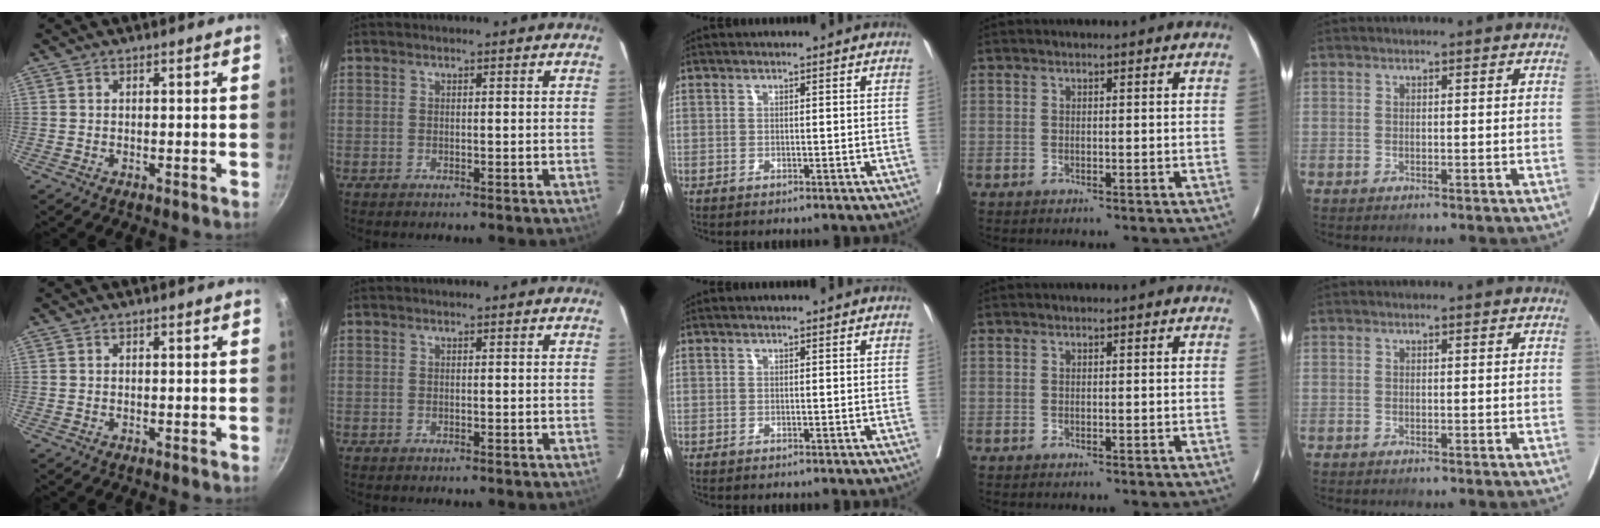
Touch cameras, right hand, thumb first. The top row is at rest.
{}